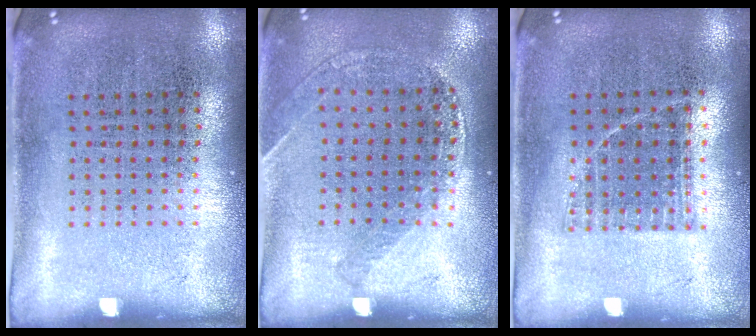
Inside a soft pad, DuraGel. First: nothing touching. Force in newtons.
{"total": 1.1, "press": 1.1, "slide": 0.2}
{"total": 0.8, "press": 0.7, "slide": 0.3}